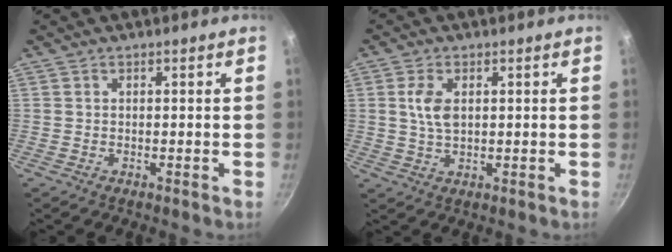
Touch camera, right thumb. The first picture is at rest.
{"total": 5.1, "force": [1.1, 2.9, 4.1], "torque": [-0.077, -0.001, 0.022]}